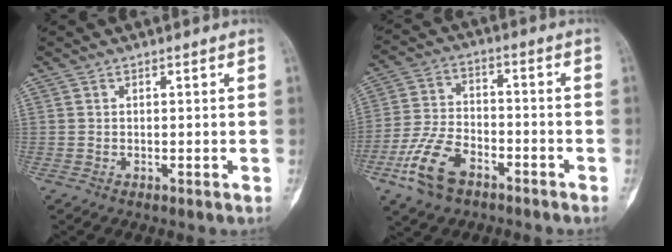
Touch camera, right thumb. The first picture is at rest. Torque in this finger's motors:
{"motor_torque": [-0.08, 0.71, 0.34, 0.28, 0.09]}